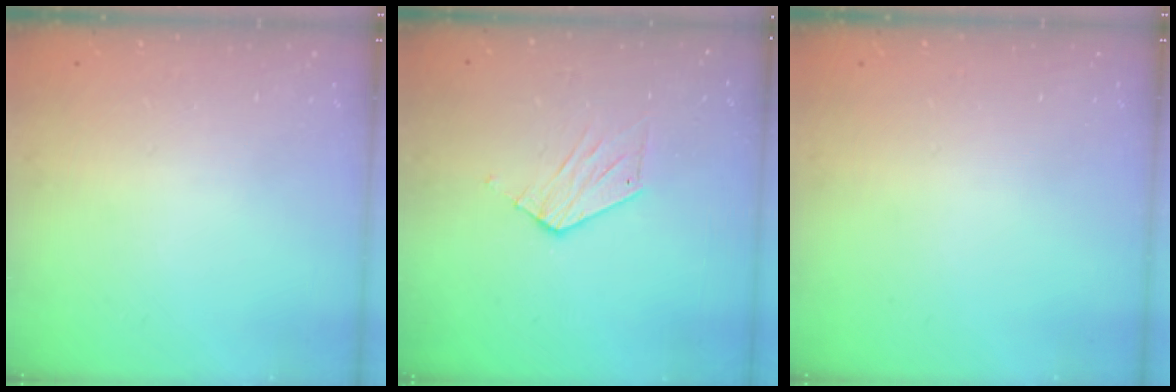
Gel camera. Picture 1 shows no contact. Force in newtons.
{"total": 6.4, "press": 6.4, "slide": 0.2}
{"total": 0.0}